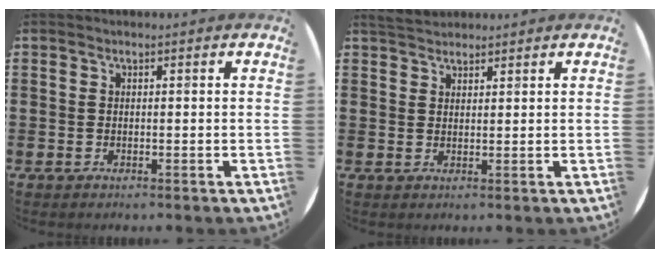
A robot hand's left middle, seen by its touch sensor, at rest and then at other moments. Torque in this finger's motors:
{"motor_torque": [0.09, -0.10, 0.01, 0.00]}